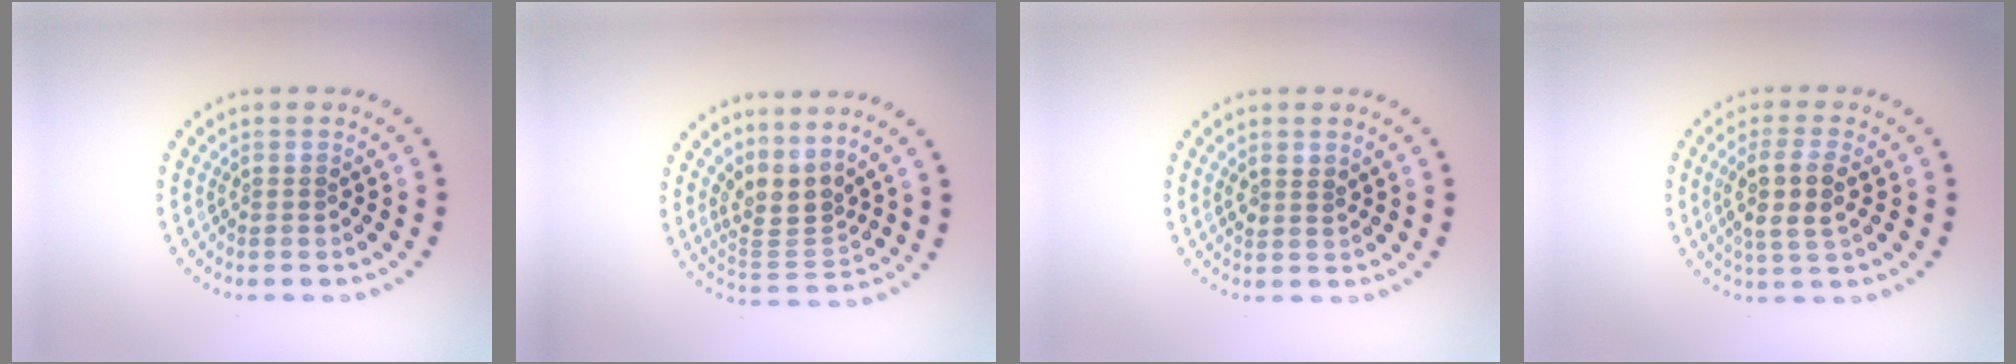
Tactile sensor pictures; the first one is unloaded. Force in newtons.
{"total": 3.4, "press": 2.5, "slide": 2.3}
{"total": 1.3, "press": 1.2, "slide": 0.6}
{"total": 3.7, "press": 3.4, "slide": 1.3}